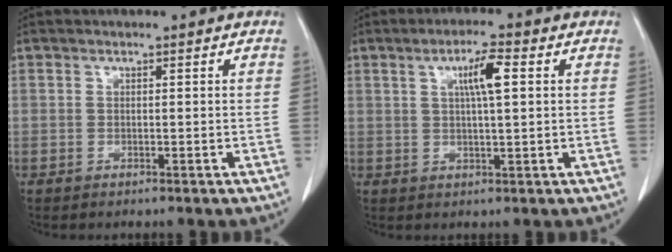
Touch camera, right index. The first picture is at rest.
{"total": 5.2, "force": [1.6, 0.4, 4.9], "torque": [-0.087, 0.004, 0.027]}